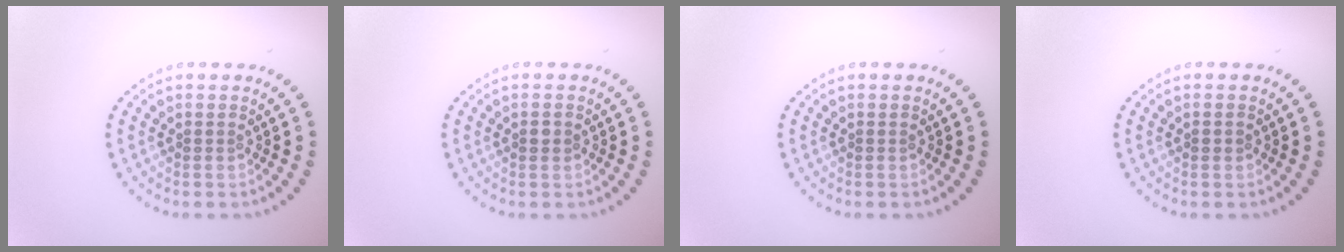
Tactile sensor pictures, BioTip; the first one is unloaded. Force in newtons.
{"total": 1.1, "press": 1.1, "slide": 0.1}
{"total": 0.0}
{"total": 0.8, "press": 0.8, "slide": 0.1}